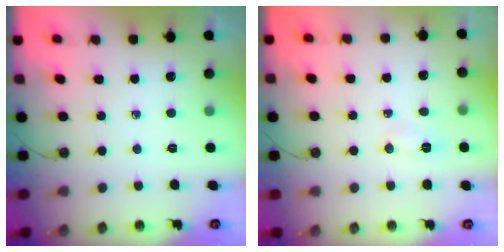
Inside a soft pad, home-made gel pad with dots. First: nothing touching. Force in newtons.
{"total": 6.0, "press": 5.8, "slide": 1.5}